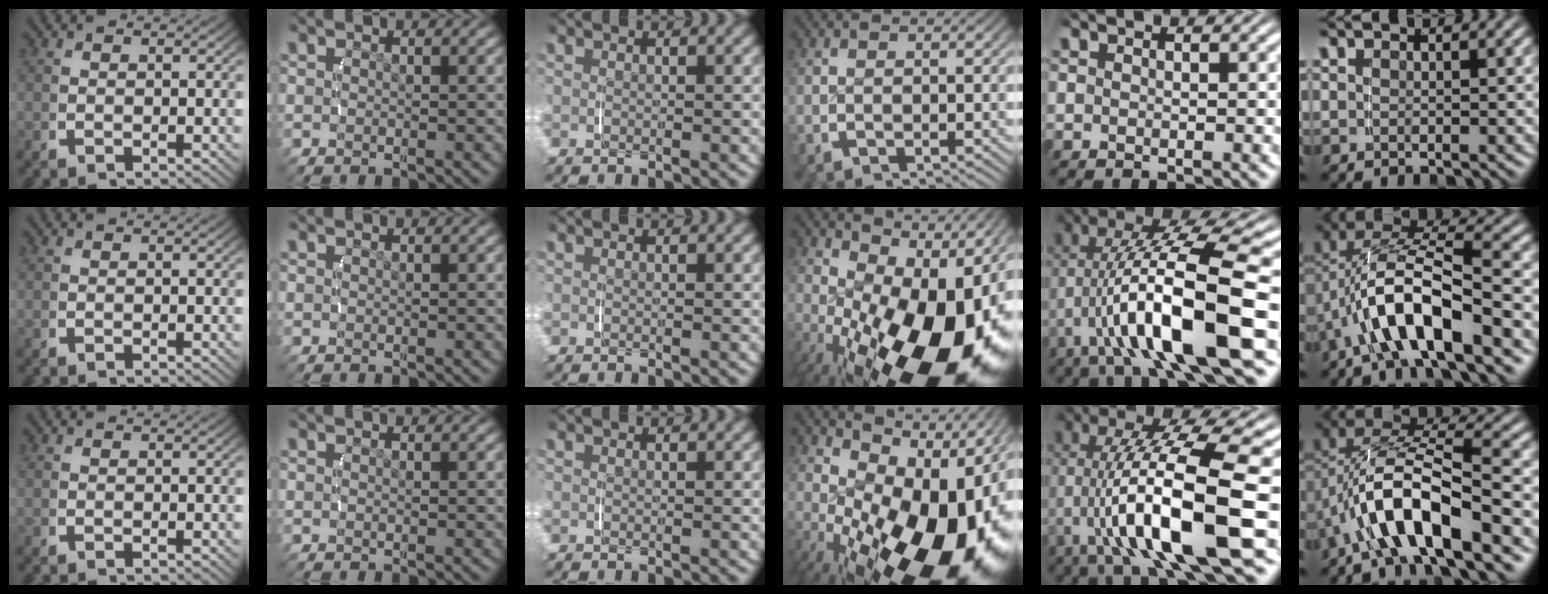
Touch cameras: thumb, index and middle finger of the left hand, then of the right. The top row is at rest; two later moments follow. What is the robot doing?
{"motion": "lift_and_place", "object": "camera"}